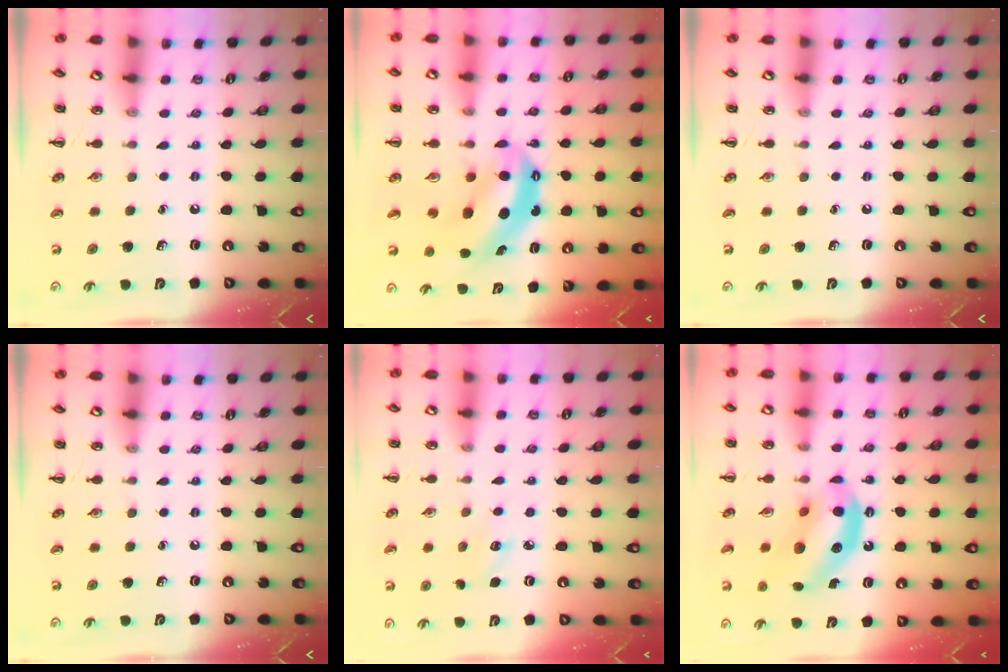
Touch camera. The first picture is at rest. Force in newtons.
{"total": 8.1, "press": 7.9, "slide": 1.7}
{"total": 0.0}
{"total": 0.0}
{"total": 3.8, "press": 3.6, "slide": 1.1}
{"total": 13.6, "press": 13.1, "slide": 3.6}